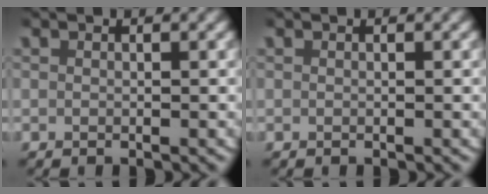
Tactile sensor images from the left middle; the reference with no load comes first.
{"total": 0.0}